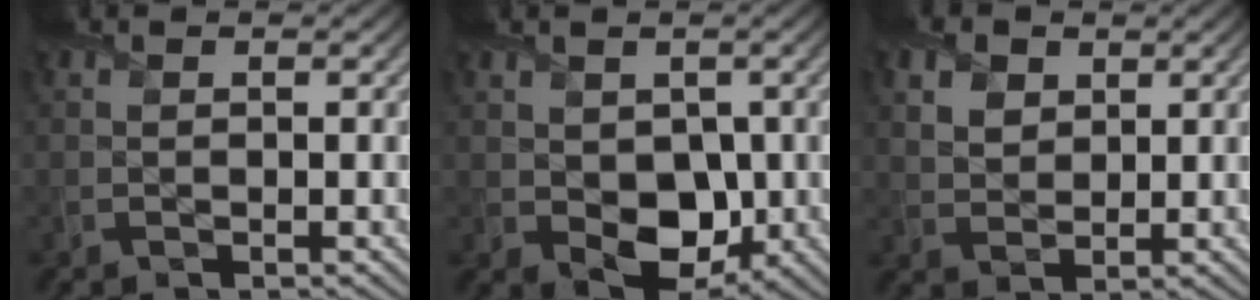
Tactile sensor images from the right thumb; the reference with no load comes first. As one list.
[{"total": 6.2, "force": [-0.1, 4.6, 4.2], "torque": [-0.092, -0.025, 0.010]}, {"total": 4.4, "force": [2.5, 3.0, 2.2], "torque": [-0.064, -0.001, 0.050]}]